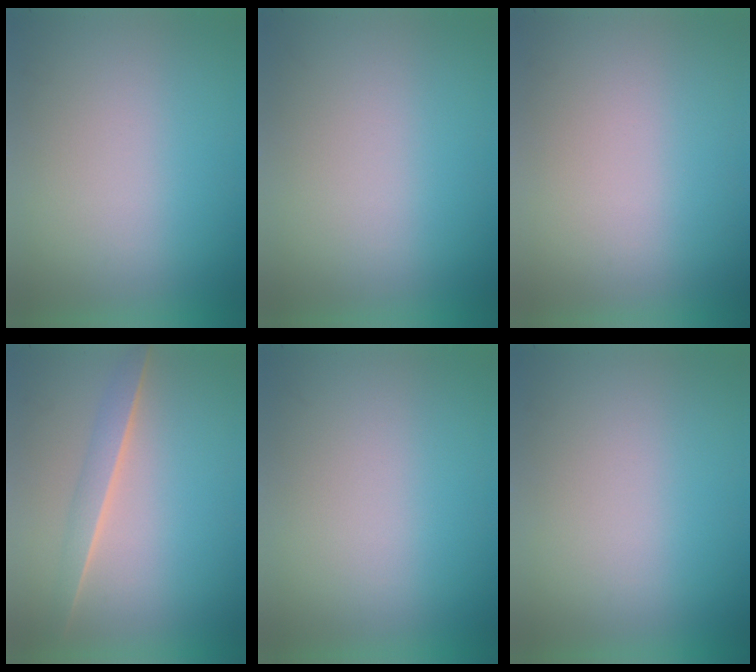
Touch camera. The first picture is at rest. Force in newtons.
{"total": 0.0}
{"total": 0.0}
{"total": 1.7}
{"total": 0.0}
{"total": 0.0}